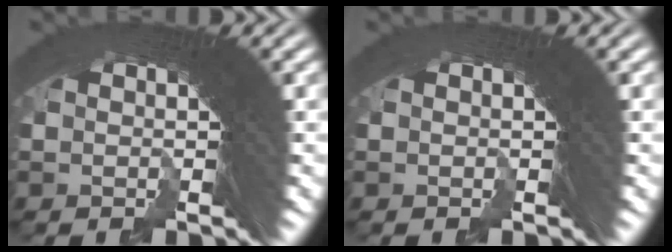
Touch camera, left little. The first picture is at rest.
{"total": 0.0}